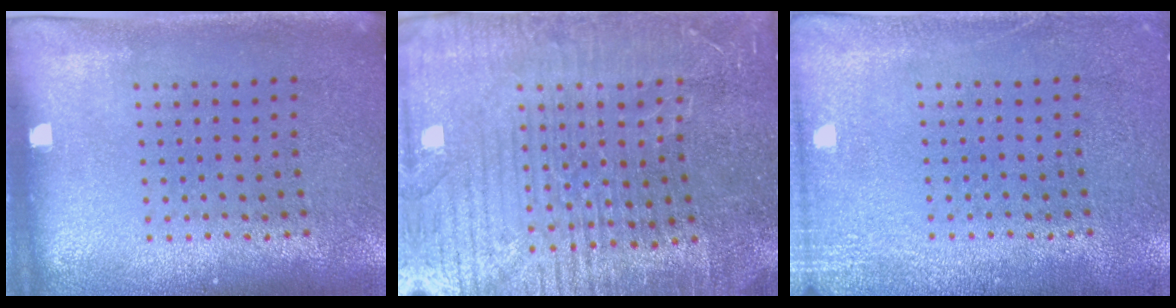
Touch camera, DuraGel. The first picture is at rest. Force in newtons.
{"total": 4.7, "press": 4.4, "slide": 1.6}
{"total": 2.1, "press": 2.1, "slide": 0.3}